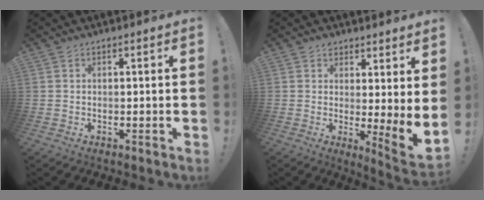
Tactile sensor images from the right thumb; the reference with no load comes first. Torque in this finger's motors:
{"motor_torque": [-0.37, 0.57, 0.91, 0.20, 0.00]}